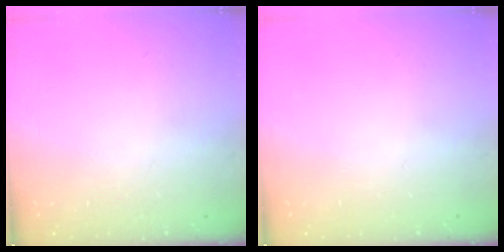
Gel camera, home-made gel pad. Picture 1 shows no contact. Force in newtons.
{"total": 0.0}